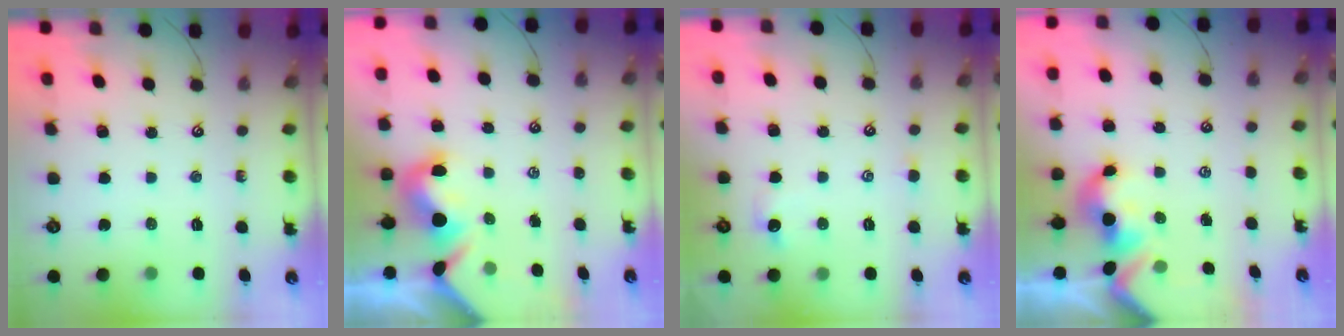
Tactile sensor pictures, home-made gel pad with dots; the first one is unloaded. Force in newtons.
{"total": 3.5, "press": 3.4, "slide": 0.9}
{"total": 0.6, "press": 0.1, "slide": 0.6}
{"total": 1.2, "press": 1.2, "slide": 0.1}